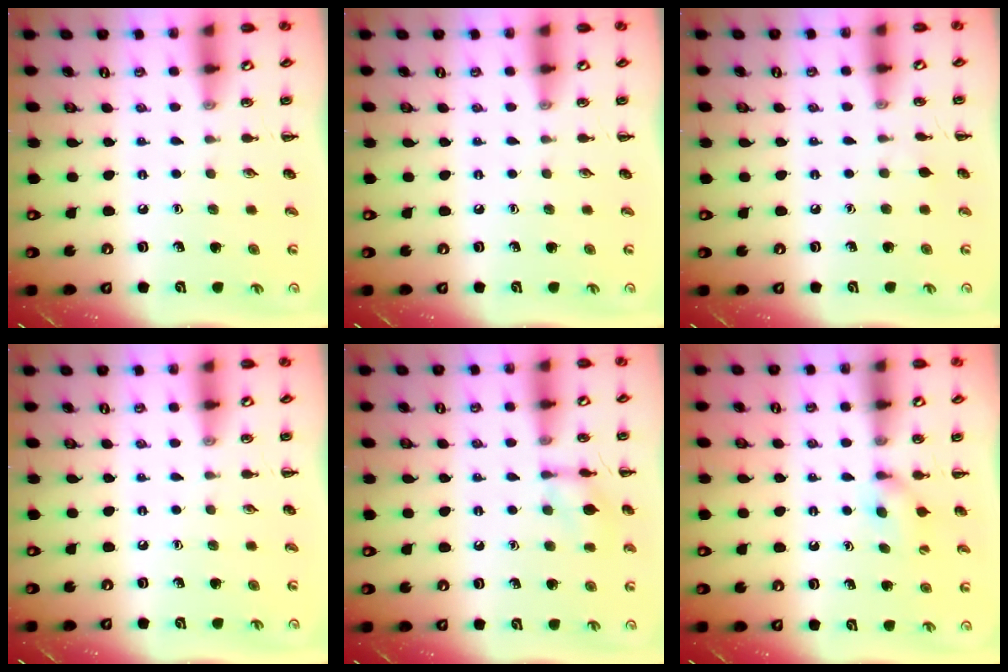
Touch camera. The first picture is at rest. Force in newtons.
{"total": 0.0}
{"total": 3.7, "press": 3.5, "slide": 1.3}
{"total": 0.0}
{"total": 9.0, "press": 9.0, "slide": 0.5}
{"total": 5.9, "press": 5.8, "slide": 1.5}